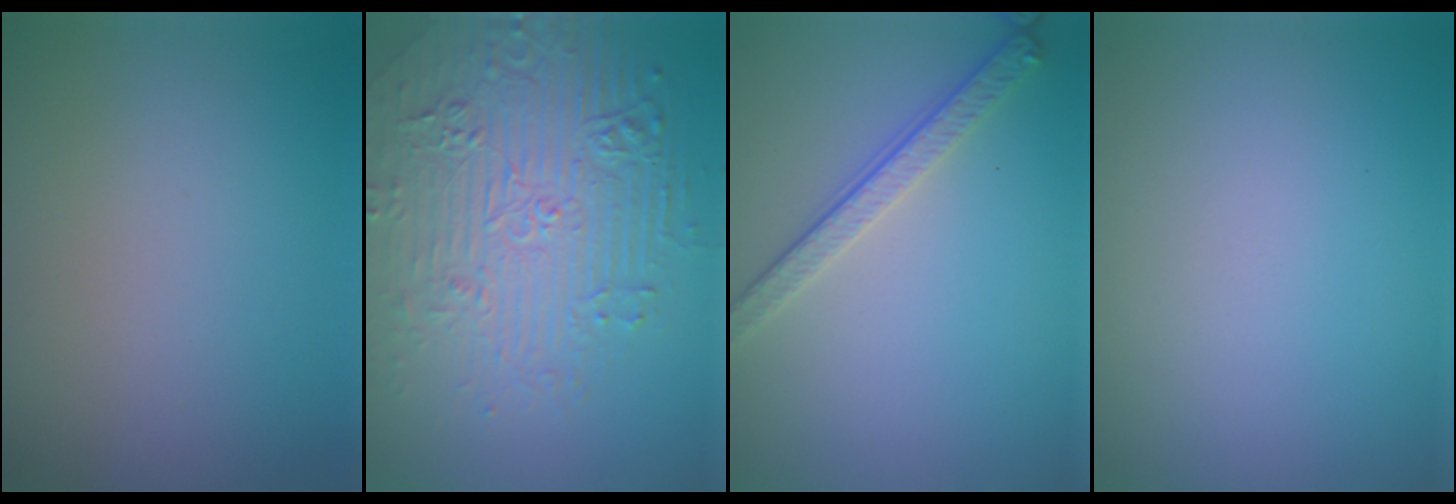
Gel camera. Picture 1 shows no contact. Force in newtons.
{"total": 7.4, "press": 5.5, "slide": 5.0}
{"total": 2.9, "press": 2.5, "slide": 1.5}
{"total": 0.0}